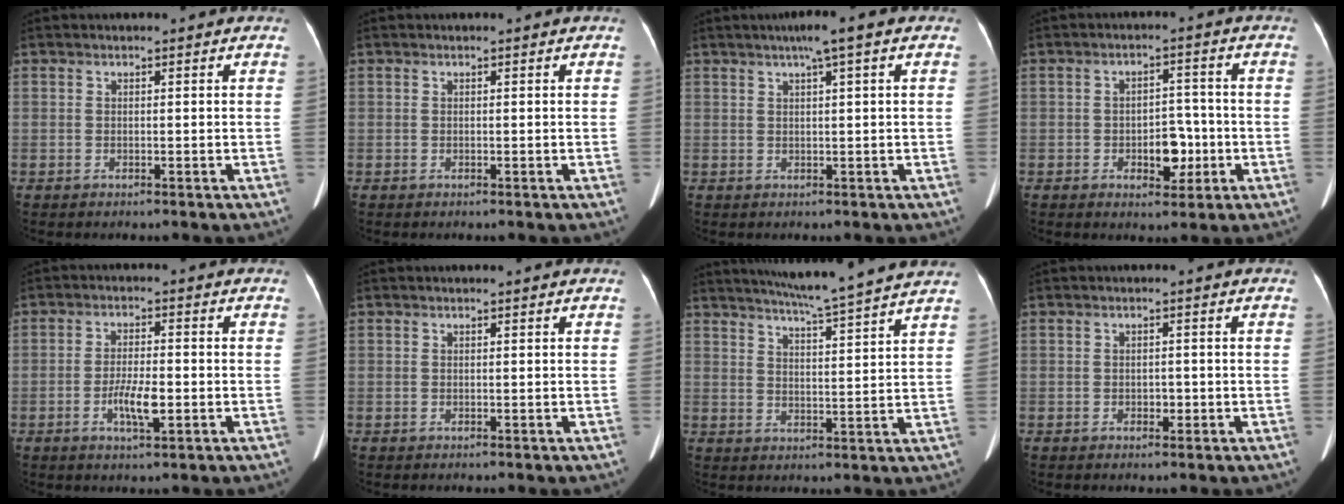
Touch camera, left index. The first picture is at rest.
{"total": 0.0}
{"total": 3.9, "force": [2.0, -0.2, 3.4], "torque": [-0.057, 0.014, 0.031]}
{"total": 5.3, "force": [-1.7, 3.1, 4.0], "torque": [-0.055, 0.011, -0.020]}
{"total": 4.8, "force": [-1.5, 1.0, 4.4], "torque": [-0.086, -0.002, -0.026]}
{"total": 0.6, "force": [0.6, 0.0, 0.2], "torque": [-0.004, 0.006, 0.005]}
{"total": 14.1, "force": [12.6, -1.4, 6.2], "torque": [-0.107, -0.008, 0.167]}
{"total": 1.1, "force": [-0.4, 0.8, 0.7], "torque": [-0.012, 0.002, -0.005]}